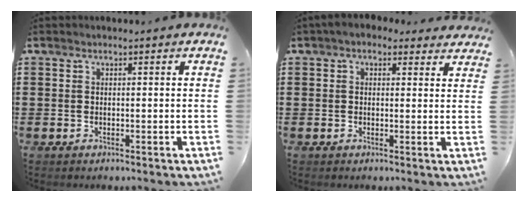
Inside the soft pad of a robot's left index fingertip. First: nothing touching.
{"total": 2.1, "force": [1.4, 1.4, 0.7], "torque": [-0.021, 0.005, 0.025]}